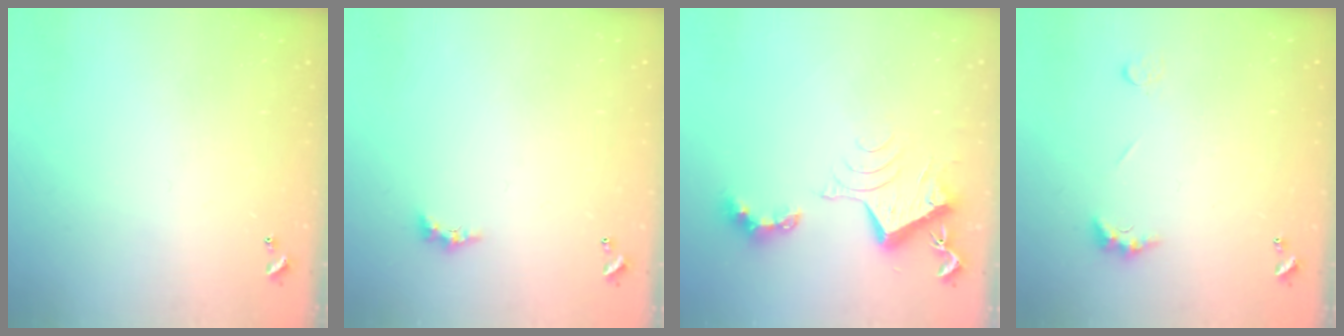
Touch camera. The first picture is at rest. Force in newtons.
{"total": 2.2, "press": 2.2, "slide": 0.6}
{"total": 8.5, "press": 8.5, "slide": 0.9}
{"total": 2.5, "press": 2.4, "slide": 0.7}